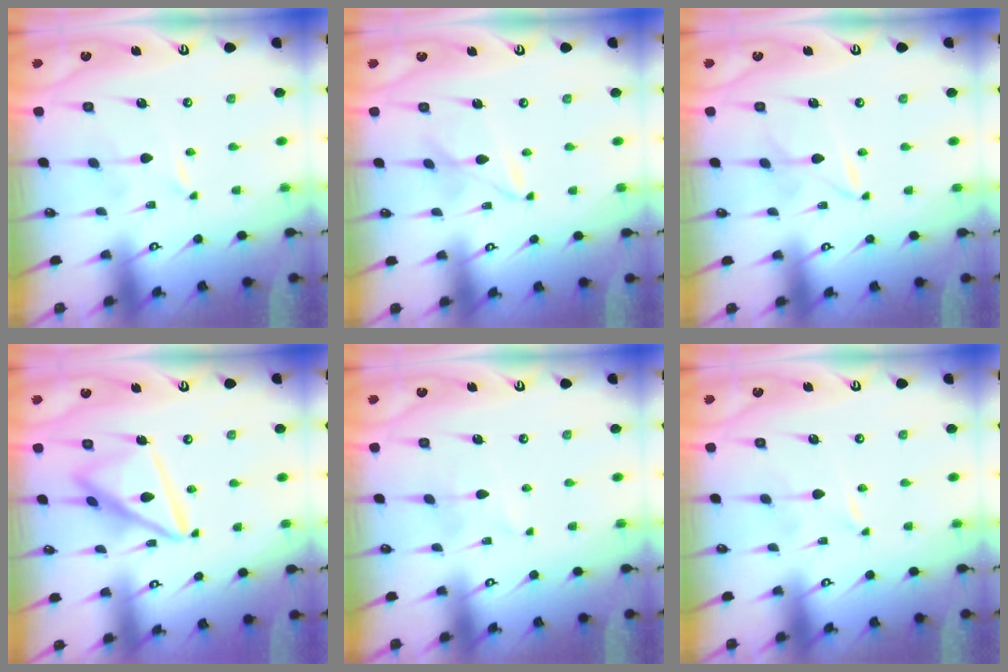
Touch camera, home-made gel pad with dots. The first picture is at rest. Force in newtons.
{"total": 3.4, "press": 3.4, "slide": 0.3}
{"total": 2.3, "press": 2.3, "slide": 0.4}
{"total": 14.2, "press": 14.1, "slide": 1.5}
{"total": 1.5, "press": 1.5, "slide": 0.2}
{"total": 0.0}